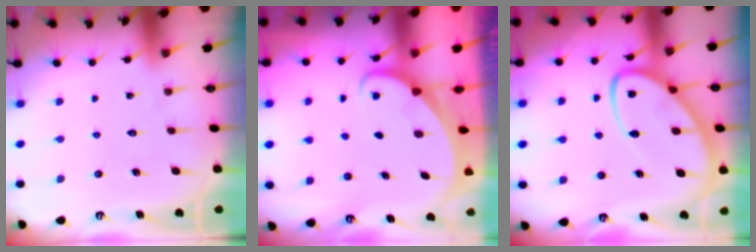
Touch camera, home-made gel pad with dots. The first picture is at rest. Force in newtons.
{"total": 1.8, "press": 1.8, "slide": 0.1}
{"total": 12.9, "press": 12.9, "slide": 1.1}